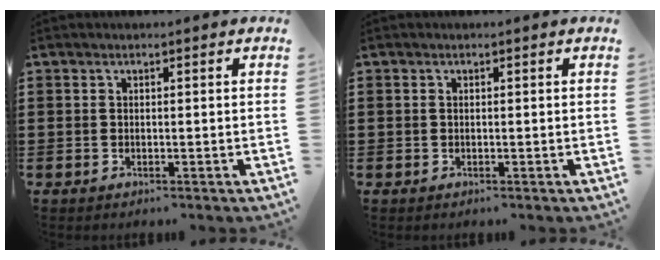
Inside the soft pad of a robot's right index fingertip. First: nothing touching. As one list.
[{"total": 0.0}]